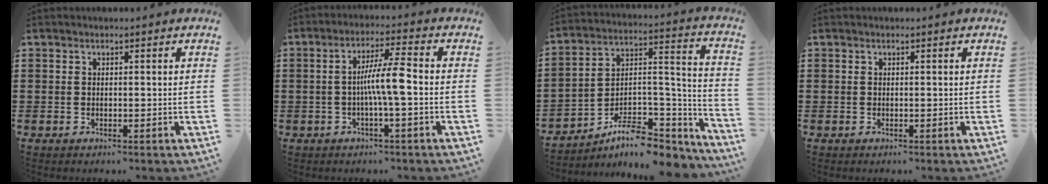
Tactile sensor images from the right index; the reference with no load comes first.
{"total": 6.5, "force": [-0.9, 0.4, 6.4], "torque": [-0.115, 0.002, -0.021]}
{"total": 8.2, "force": [-6.1, 3.5, 4.2], "torque": [-0.077, 0.006, -0.115]}
{"total": 0.0}